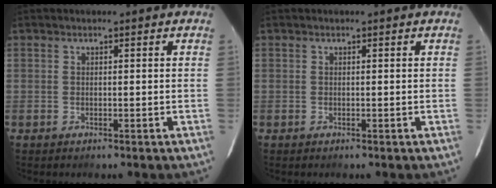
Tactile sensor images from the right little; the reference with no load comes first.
{"total": 0.0}